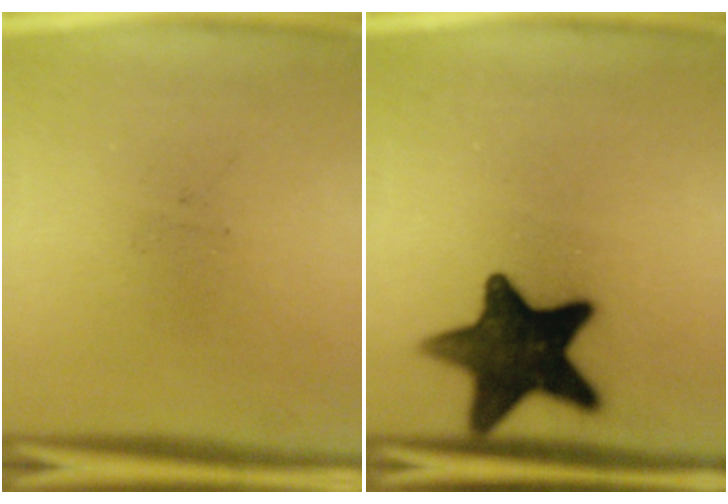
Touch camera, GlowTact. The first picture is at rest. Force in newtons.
{"total": 15.5}